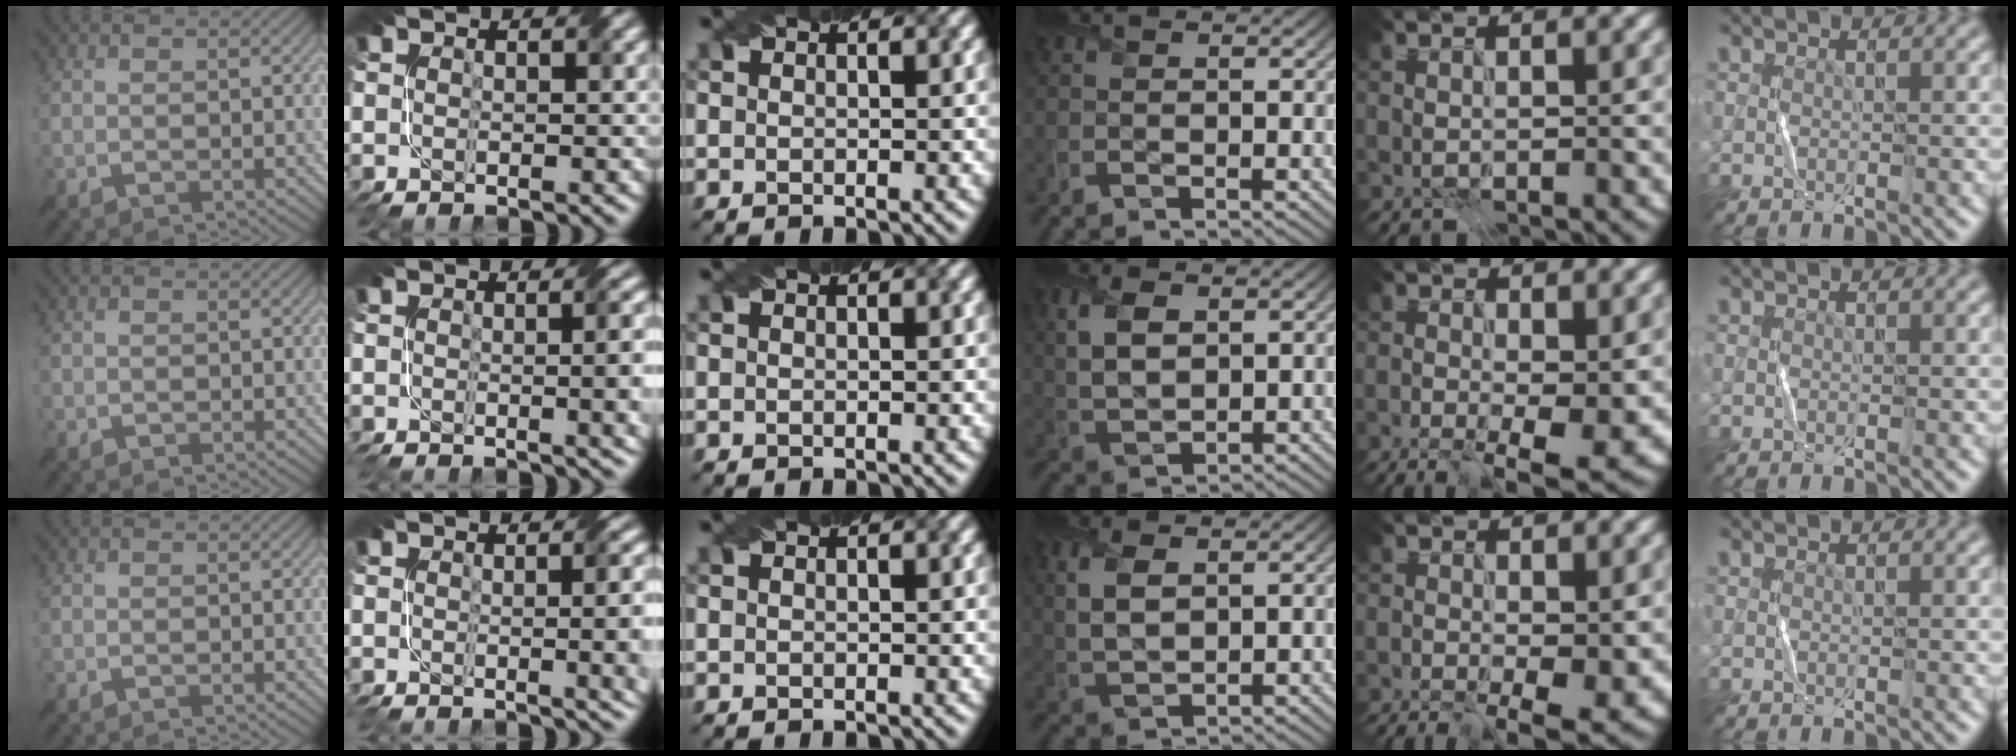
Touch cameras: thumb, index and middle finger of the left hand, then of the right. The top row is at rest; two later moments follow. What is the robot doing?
{"motion": "fold", "object": "bubble wrap"}